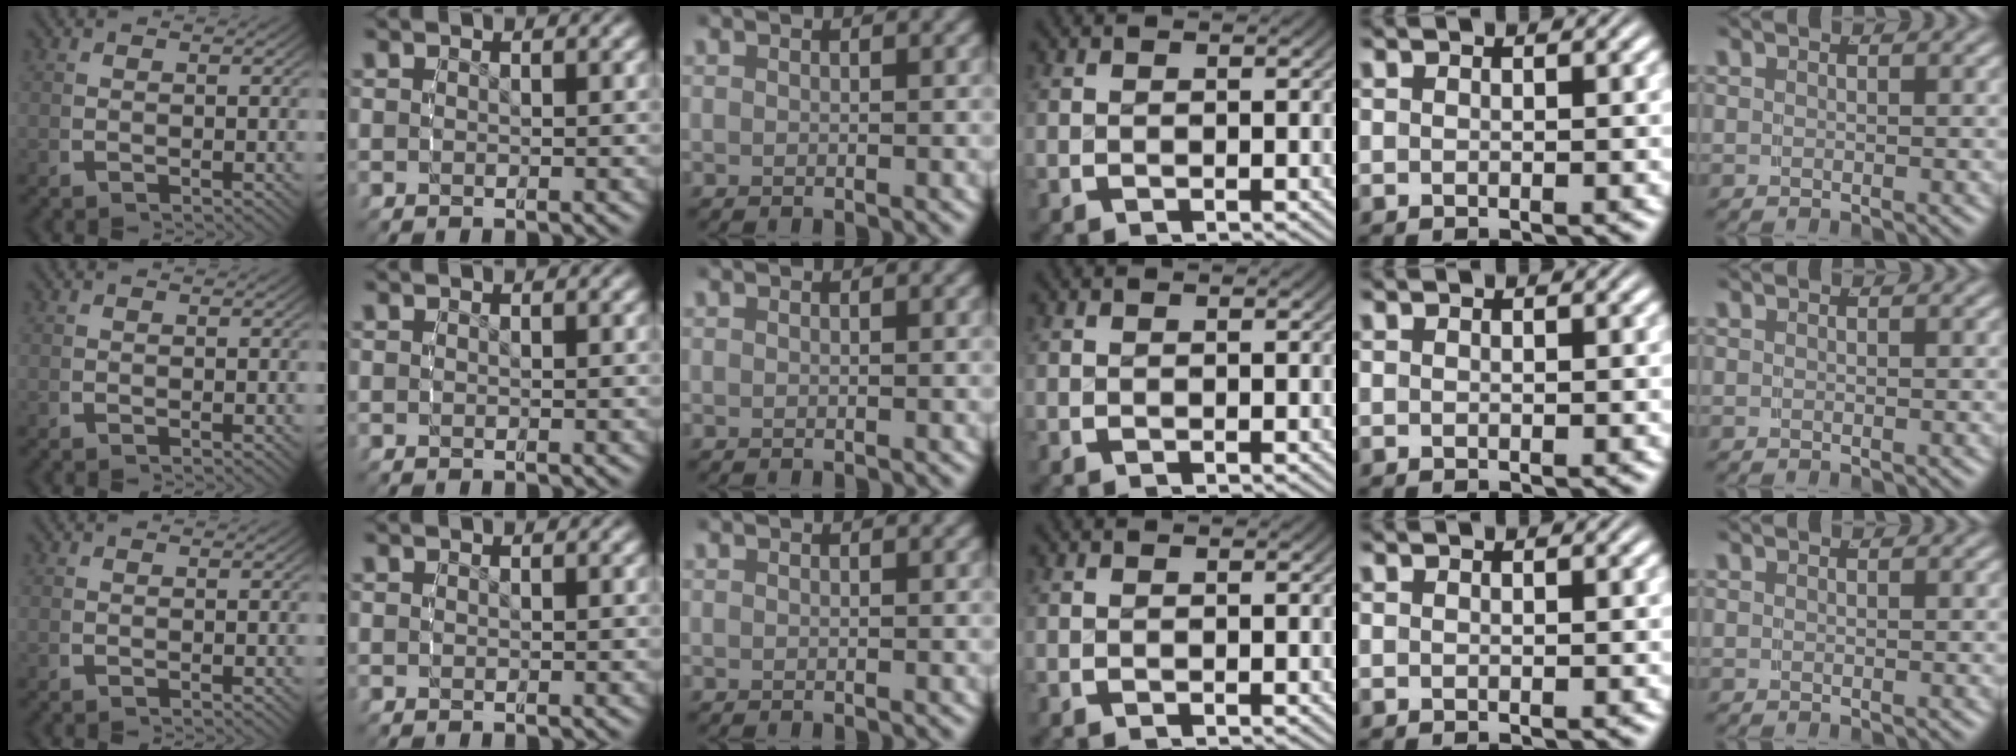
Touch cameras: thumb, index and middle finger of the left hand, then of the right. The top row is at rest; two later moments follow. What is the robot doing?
{"motion": "reach", "object": "coat"}